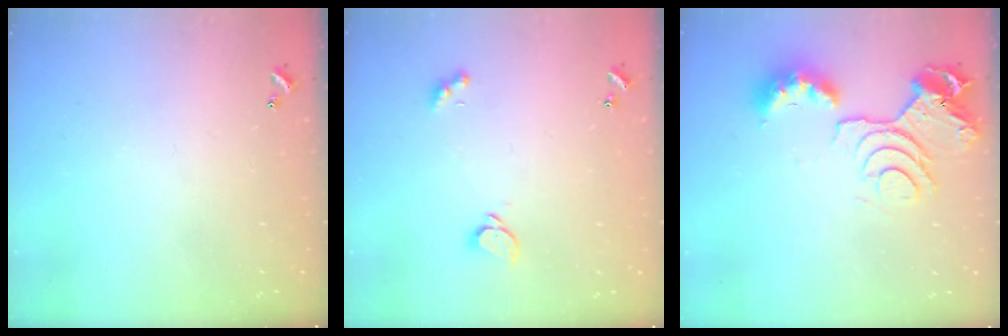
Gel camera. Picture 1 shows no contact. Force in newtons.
{"total": 1.9, "press": 1.8, "slide": 0.5}
{"total": 12.0, "press": 11.9, "slide": 1.3}